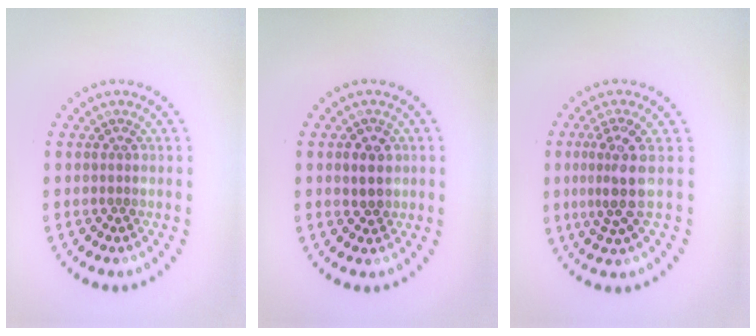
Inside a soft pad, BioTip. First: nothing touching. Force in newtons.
{"total": 2.1, "press": 2.0, "slide": 0.7}
{"total": 3.2, "press": 2.5, "slide": 2.0}